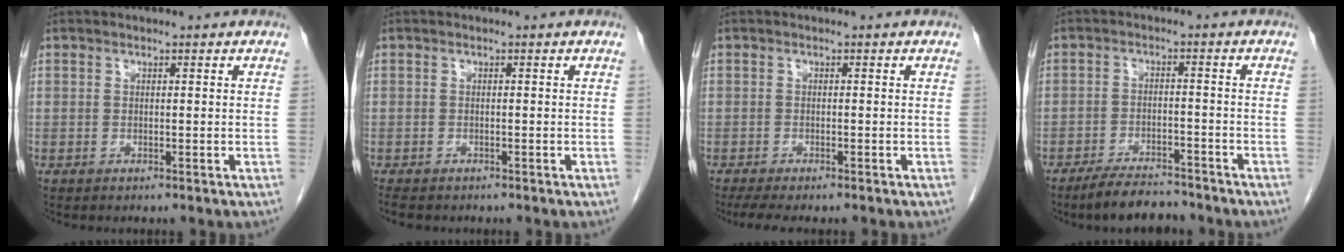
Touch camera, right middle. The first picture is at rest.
{"total": 3.1, "force": [-2.5, 1.2, 1.3], "torque": [-0.024, -0.008, -0.033]}
{"total": 5.6, "force": [-4.6, 1.1, 3.1], "torque": [-0.042, -0.013, -0.069]}
{"total": 6.4, "force": [-5.8, 1.7, 2.0], "torque": [-0.034, -0.009, -0.097]}